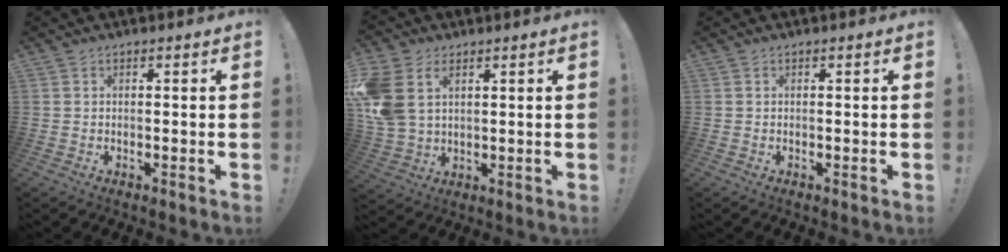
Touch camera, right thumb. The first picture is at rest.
{"total": 10.9, "force": [4.2, 7.5, 6.7], "torque": [-0.143, -0.012, 0.085]}
{"total": 0.0}